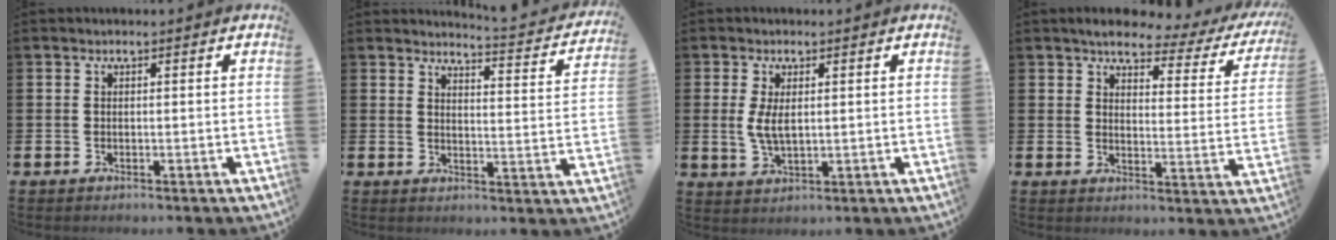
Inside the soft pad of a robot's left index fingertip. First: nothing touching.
{"total": 3.8, "force": [3.7, -0.1, 0.6], "torque": [-0.010, -0.041, 0.057]}
{"total": 3.9, "force": [0.8, 1.7, 3.4], "torque": [-0.059, 0.001, 0.012]}
{"total": 4.4, "force": [3.6, 1.8, 1.9], "torque": [-0.040, -0.024, 0.050]}